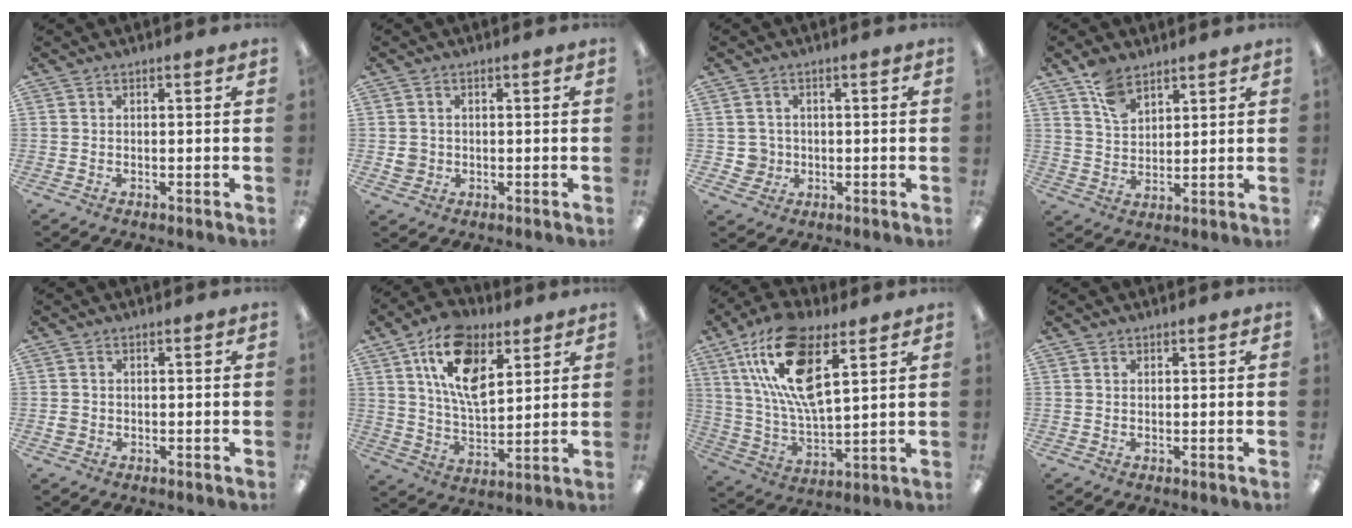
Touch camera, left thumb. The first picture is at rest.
{"total": 2.9, "force": [-0.1, 2.8, 0.9], "torque": [-0.009, 0.002, -0.003]}
{"total": 3.7, "force": [0.3, 3.7, 0.4], "torque": [-0.007, 0.005, 0.006]}
{"total": 7.8, "force": [5.5, 4.3, 3.3], "torque": [-0.067, -0.017, 0.105]}
{"total": 1.5, "force": [-0.2, 1.5, 0.4], "torque": [-0.007, 0.004, -0.006]}
{"total": 16.2, "force": [8.2, 9.0, 10.7], "torque": [-0.188, -0.013, 0.151]}
{"total": 19.7, "force": [10.2, 8.1, 14.7], "torque": [-0.305, -0.038, 0.173]}
{"total": 0.8, "force": [0.5, 0.5, 0.3], "torque": [-0.006, 0.003, 0.008]}